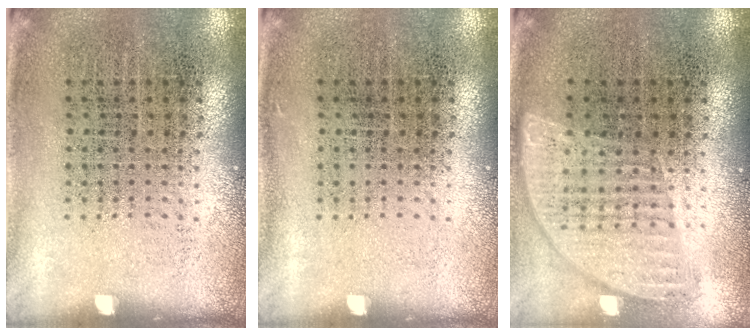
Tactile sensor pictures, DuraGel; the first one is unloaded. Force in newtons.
{"total": 0.0}
{"total": 0.9, "press": 0.9, "slide": 0.0}